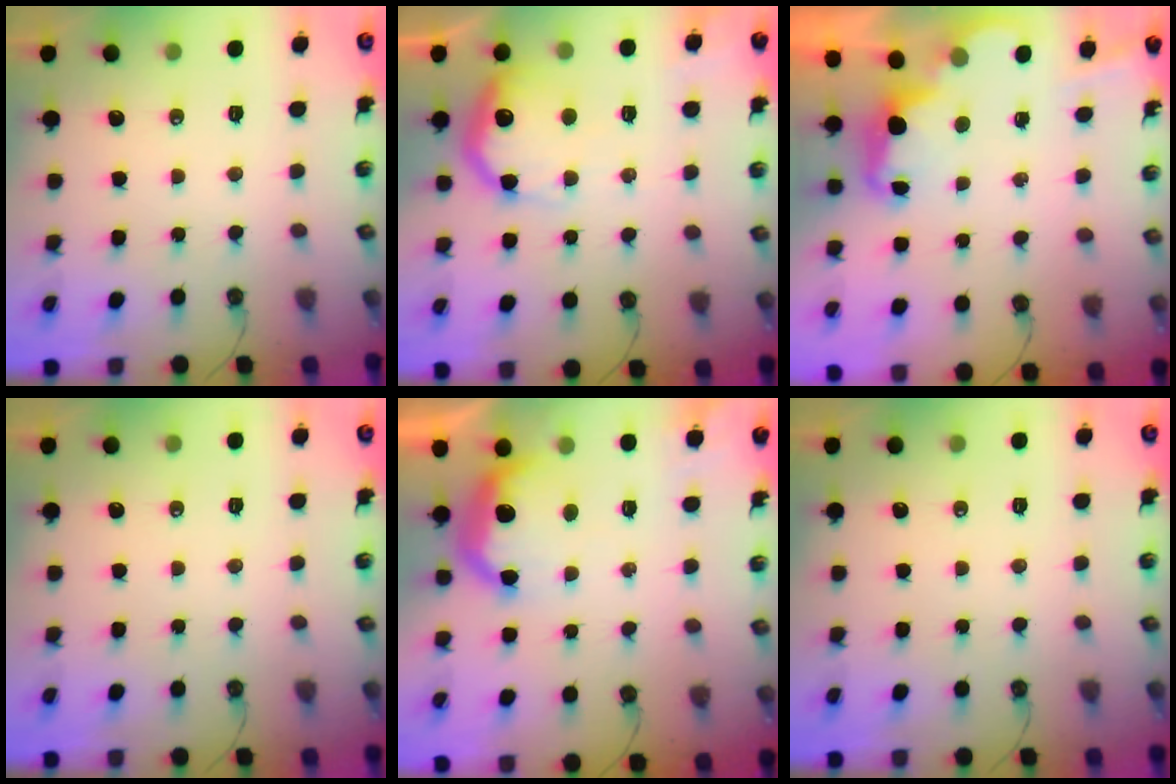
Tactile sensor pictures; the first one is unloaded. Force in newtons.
{"total": 17.2, "press": 17.1, "slide": 1.1}
{"total": 2.4, "press": 2.3, "slide": 0.7}
{"total": 0.0}
{"total": 11.1, "press": 11.1, "slide": 0.6}
{"total": 0.0}